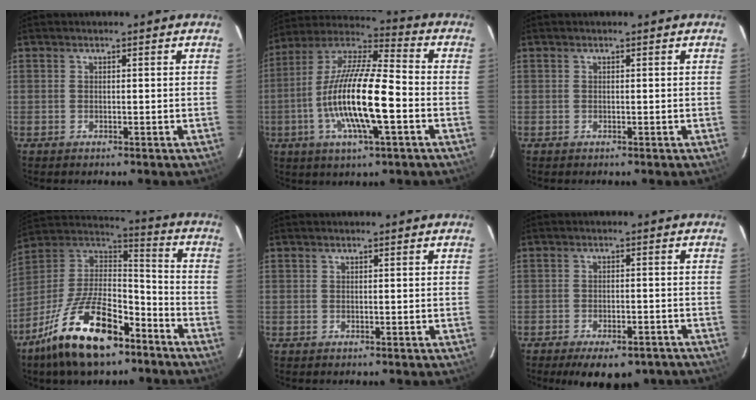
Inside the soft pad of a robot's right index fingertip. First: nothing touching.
{"total": 18.4, "force": [-4.4, 4.0, 17.4], "torque": [-0.335, -0.008, -0.089]}
{"total": 0.0}
{"total": 21.6, "force": [-13.2, 9.3, 14.4], "torque": [-0.283, -0.005, -0.227]}
{"total": 0.0}
{"total": 11.6, "force": [-8.9, 4.5, 5.9], "torque": [-0.121, -0.015, -0.115]}